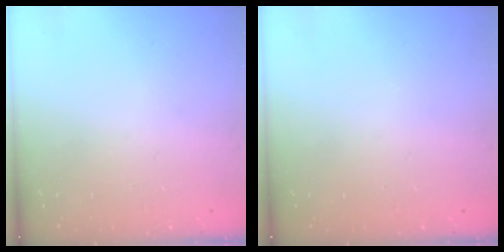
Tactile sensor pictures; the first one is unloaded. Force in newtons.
{"total": 0.0}